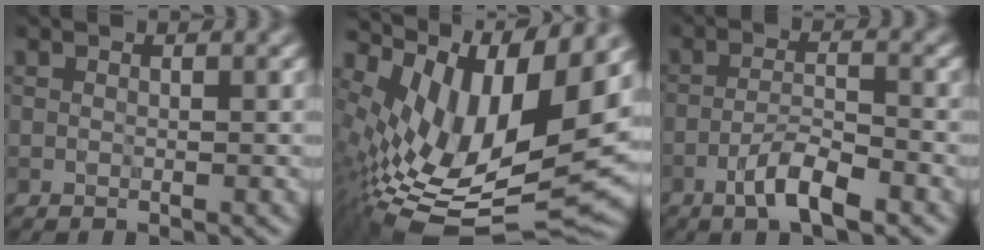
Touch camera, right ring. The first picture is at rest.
{"total": 14.3, "force": [3.2, 6.4, 12.4], "torque": [-0.227, 0.006, 0.057]}
{"total": 4.2, "force": [-2.5, 1.1, 3.2], "torque": [-0.059, 0.006, -0.052]}